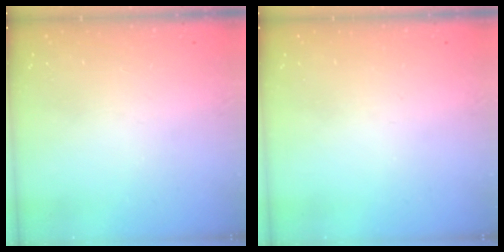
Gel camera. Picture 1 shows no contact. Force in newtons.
{"total": 0.0}